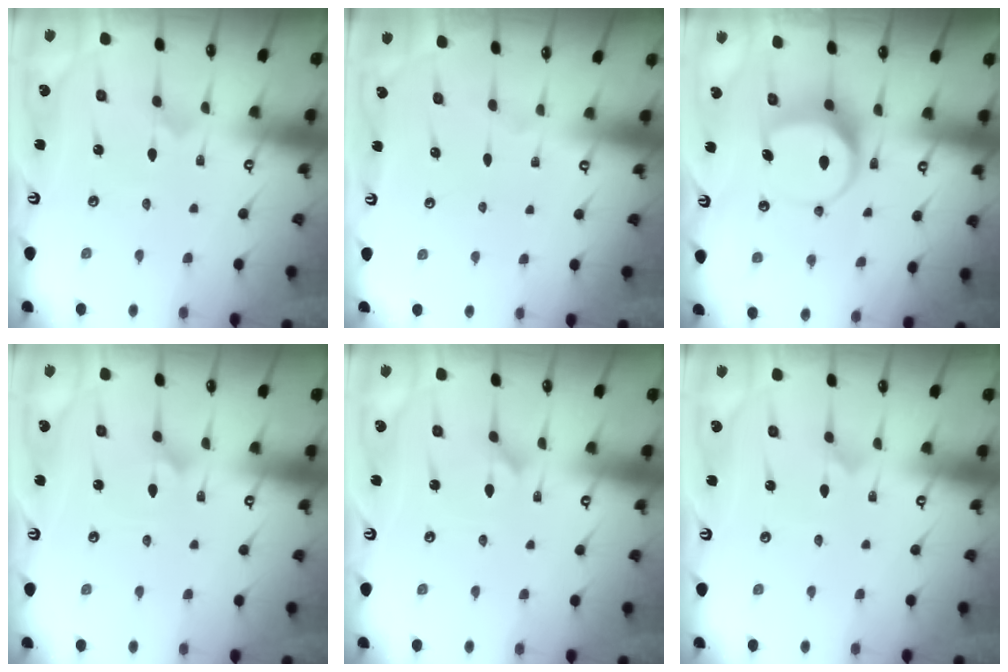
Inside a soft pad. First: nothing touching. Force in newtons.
{"total": 0.0}
{"total": 9.0, "press": 9.0, "slide": 0.9}
{"total": 1.4, "press": 1.4, "slide": 0.1}
{"total": 1.0, "press": 1.0, "slide": 0.2}
{"total": 0.0}